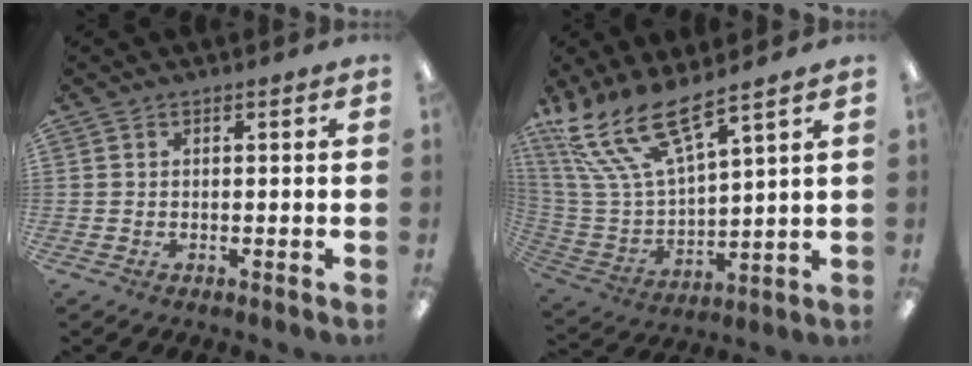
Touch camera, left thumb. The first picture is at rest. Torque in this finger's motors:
{"motor_torque": [2.31, 1.00, 1.48, -1.28, 0.60]}